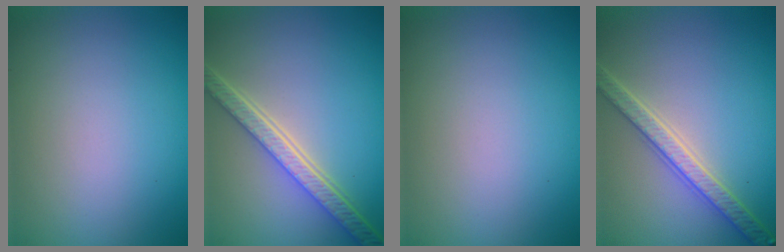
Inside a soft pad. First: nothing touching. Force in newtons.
{"total": 5.4, "press": 4.1, "slide": 3.5}
{"total": 0.0}
{"total": 4.1, "press": 3.5, "slide": 2.2}